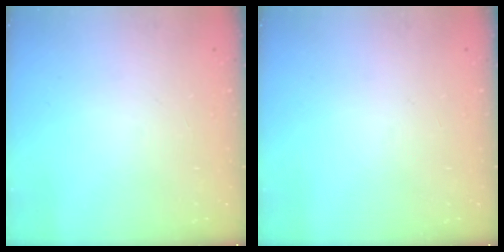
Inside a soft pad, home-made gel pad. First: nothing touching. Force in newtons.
{"total": 0.0}